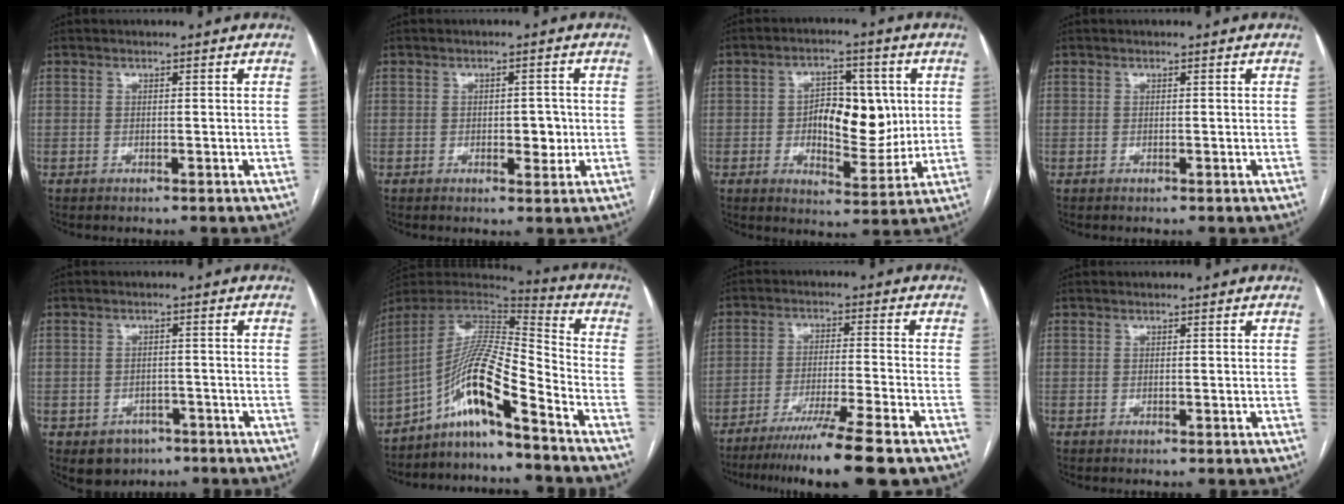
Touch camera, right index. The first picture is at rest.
{"total": 3.4, "force": [-0.3, 1.8, 2.8], "torque": [-0.033, 0.002, 0.001]}
{"total": 10.3, "force": [0.7, 5.1, 8.9], "torque": [-0.137, 0.016, 0.020]}
{"total": 0.0}
{"total": 4.6, "force": [-2.7, 3.6, 1.1], "torque": [-0.010, 0.007, -0.032]}
{"total": 13.4, "force": [-8.6, 0.3, 10.3], "torque": [-0.188, 0.016, -0.155]}
{"total": 13.4, "force": [-10.3, -1.3, 8.4], "torque": [-0.133, -0.042, -0.163]}
{"total": 0.0}